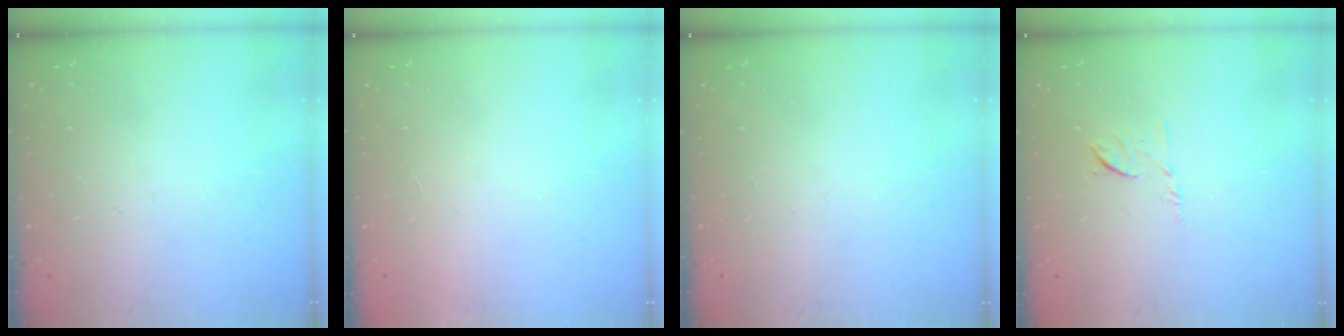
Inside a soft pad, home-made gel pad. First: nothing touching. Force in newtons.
{"total": 1.8, "press": 1.8, "slide": 0.1}
{"total": 0.0}
{"total": 6.1, "press": 6.1, "slide": 0.7}